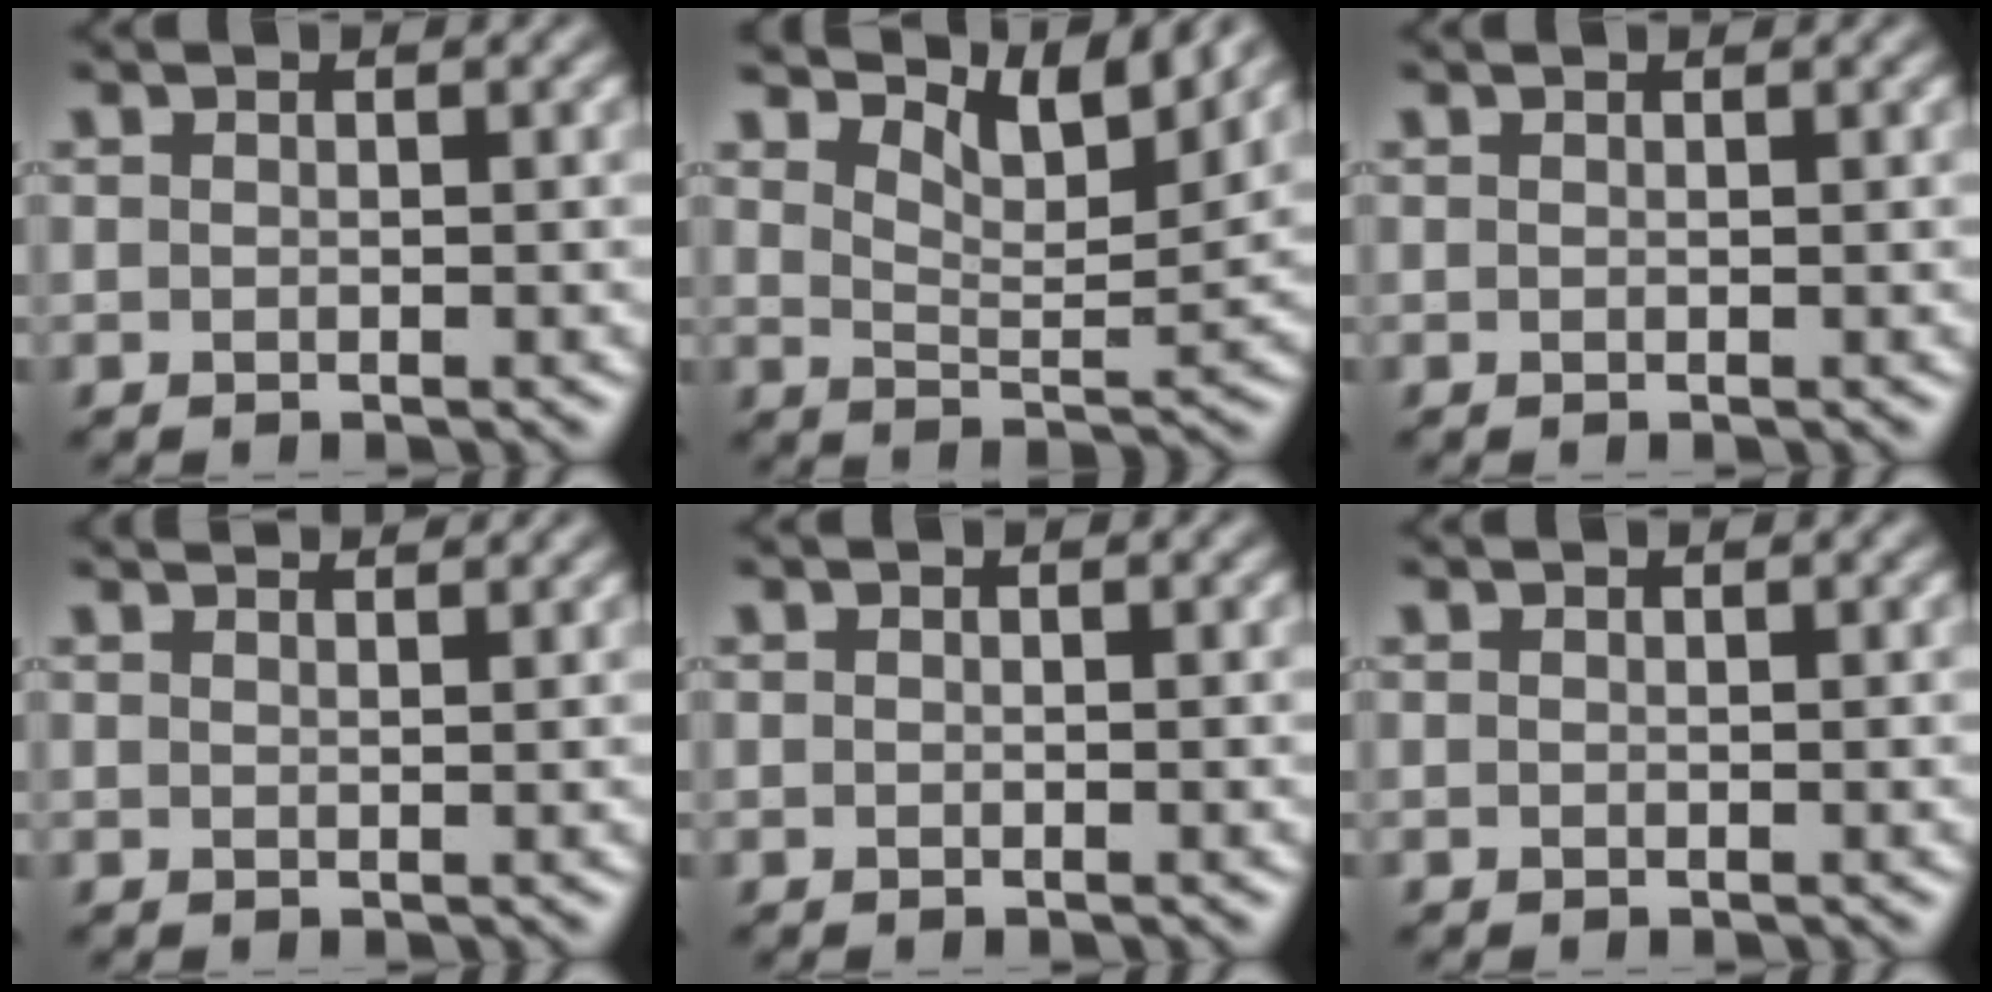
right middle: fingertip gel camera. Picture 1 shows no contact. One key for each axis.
{"total": 6.1, "fx": 4.9, "fy": 1.5, "fz": 3.3, "tx": -0.061, "ty": -0.001, "tz": 0.076}
{"total": 0.5, "fx": 0.5, "fy": 0.0, "fz": 0.1, "tx": -0.002, "ty": 0.001, "tz": 0.006}
{"total": 2.5, "fx": 2.3, "fy": 0.5, "fz": 0.9, "tx": -0.003, "ty": 0.003, "tz": 0.016}
{"total": 0.0}
{"total": 0.0}